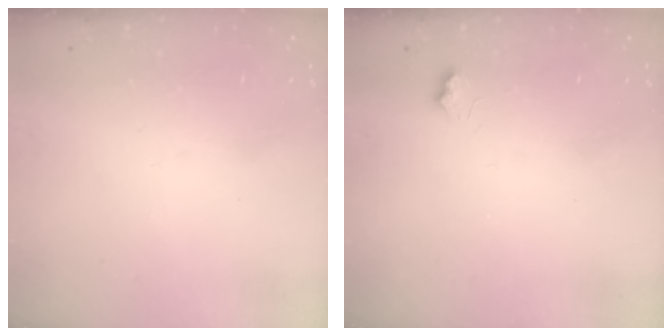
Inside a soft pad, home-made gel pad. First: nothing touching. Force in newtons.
{"total": 3.4, "press": 3.4, "slide": 0.4}